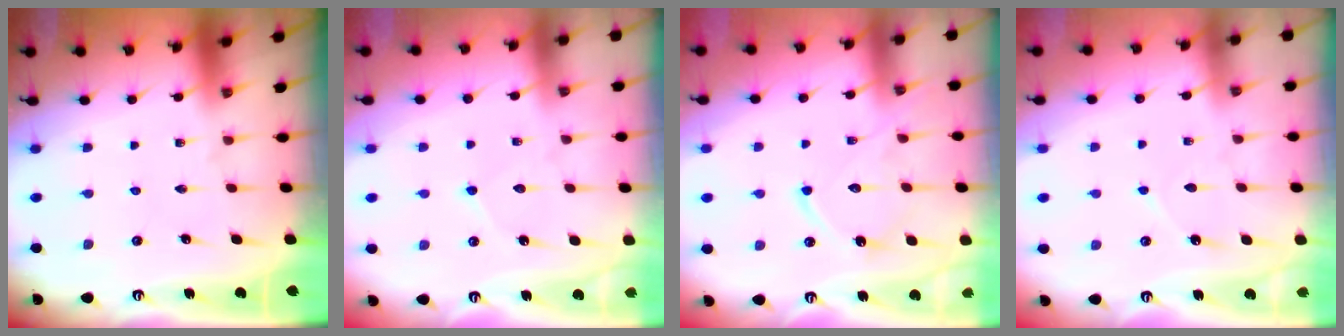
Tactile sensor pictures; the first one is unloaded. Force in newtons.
{"total": 4.0, "press": 4.0, "slide": 0.4}
{"total": 12.5, "press": 12.4, "slide": 1.1}
{"total": 3.7, "press": 3.7, "slide": 0.3}